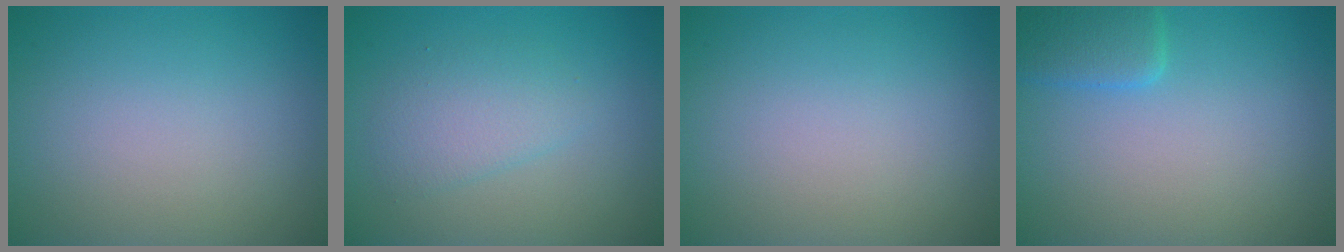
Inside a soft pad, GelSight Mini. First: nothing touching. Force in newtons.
{"total": 2.6, "press": 2.6, "slide": 0.0}
{"total": 0.0}
{"total": 2.6, "press": 2.6, "slide": 0.2}